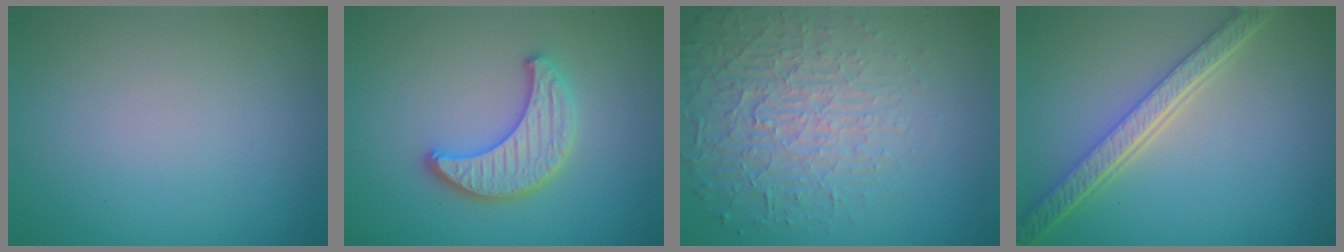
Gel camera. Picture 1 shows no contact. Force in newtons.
{"total": 3.5, "press": 3.4, "slide": 0.7}
{"total": 5.9, "press": 4.7, "slide": 3.5}
{"total": 5.4, "press": 4.2, "slide": 3.4}